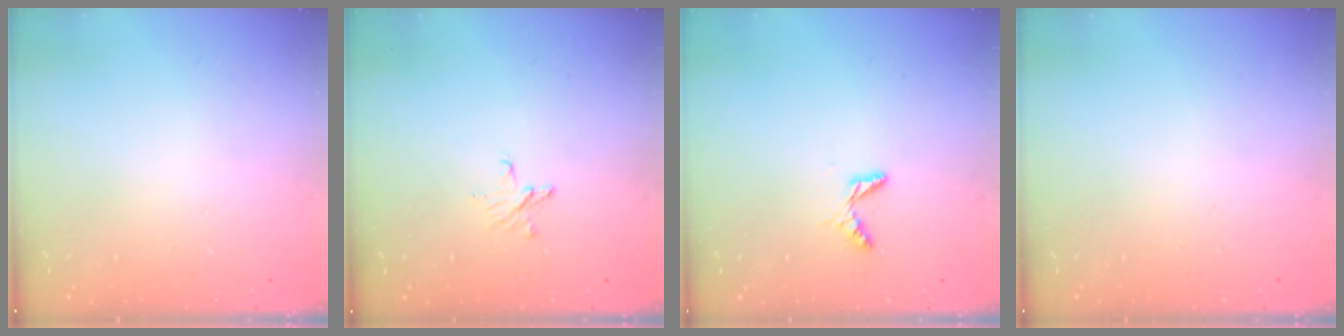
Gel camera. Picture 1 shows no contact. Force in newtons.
{"total": 4.1, "press": 4.1, "slide": 0.4}
{"total": 4.6, "press": 4.6, "slide": 0.5}
{"total": 0.0}